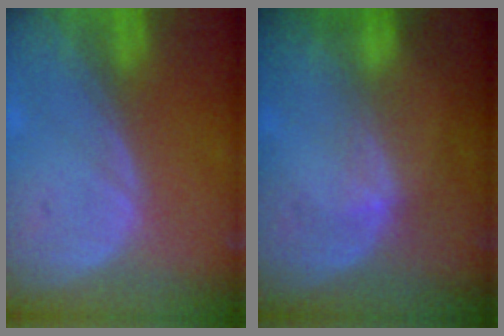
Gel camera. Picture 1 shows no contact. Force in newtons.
{"total": 2.1, "press": 1.7, "slide": 1.2}